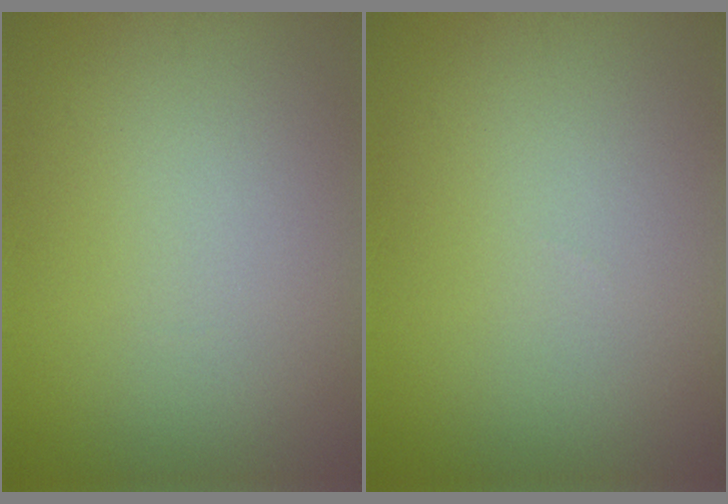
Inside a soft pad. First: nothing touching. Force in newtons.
{"total": 0.0}